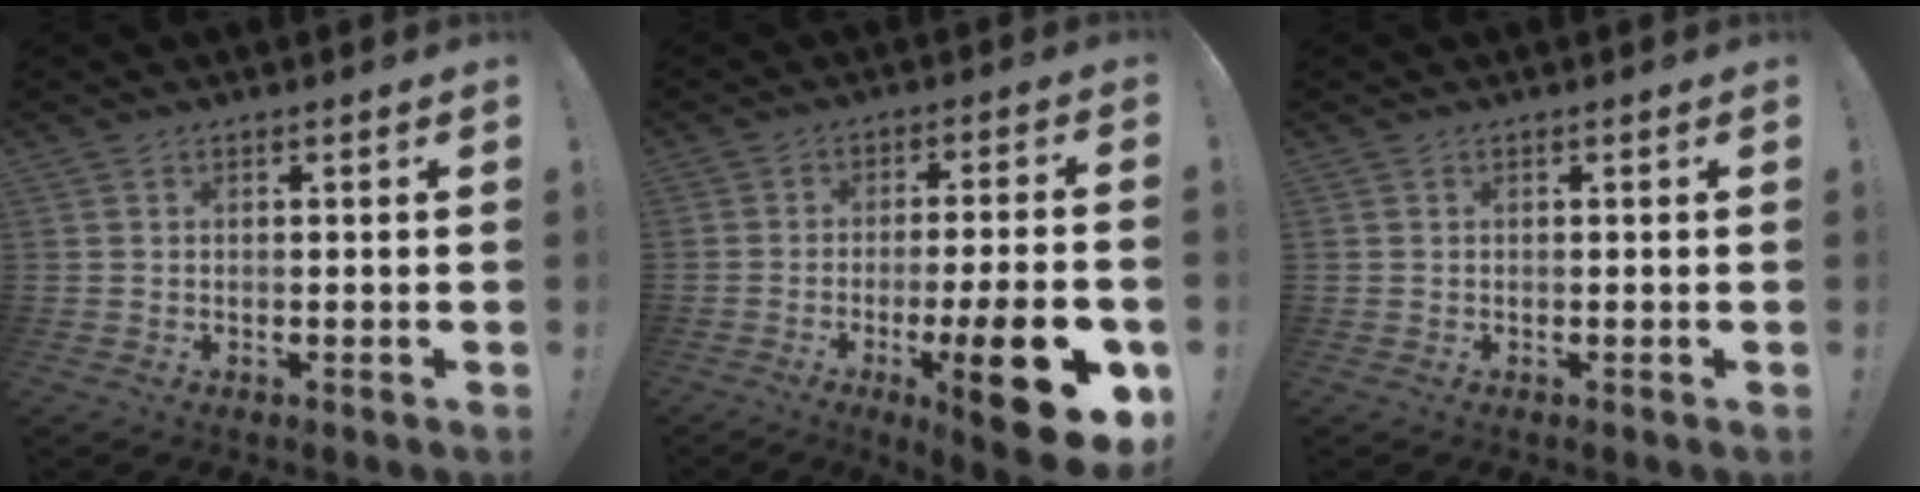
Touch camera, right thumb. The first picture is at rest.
{"total": 17.9, "force": [-7.1, 3.1, 16.1], "torque": [-0.224, 0.028, -0.097]}
{"total": 0.0}